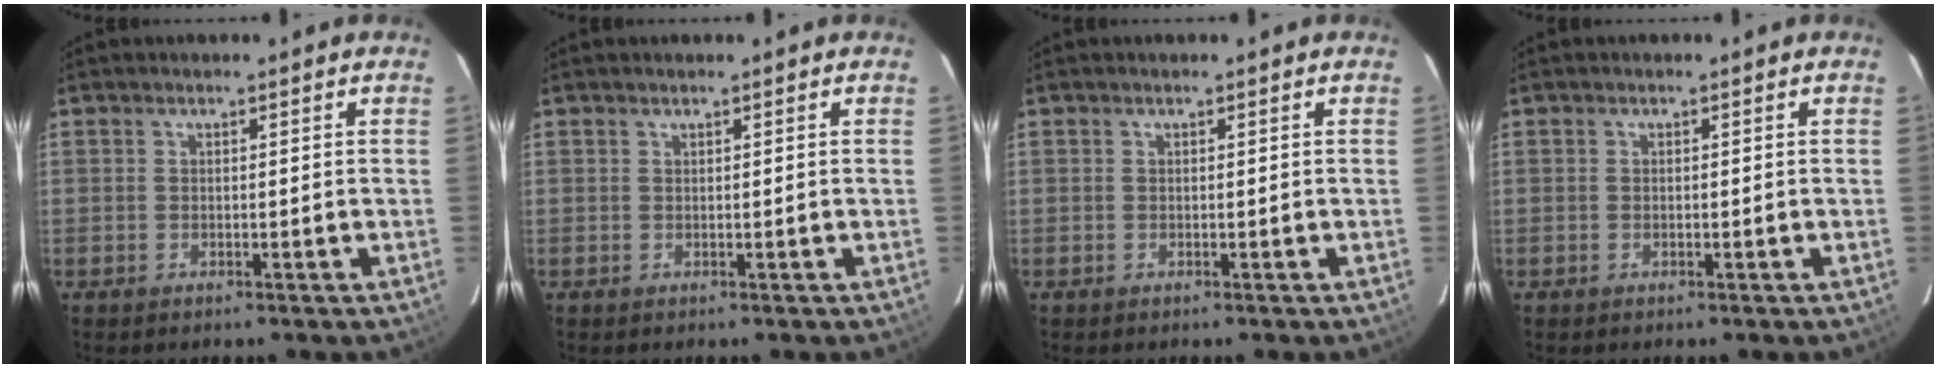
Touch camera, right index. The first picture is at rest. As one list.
[{"total": 0.0}, {"total": 0.0}, {"total": 0.0}]